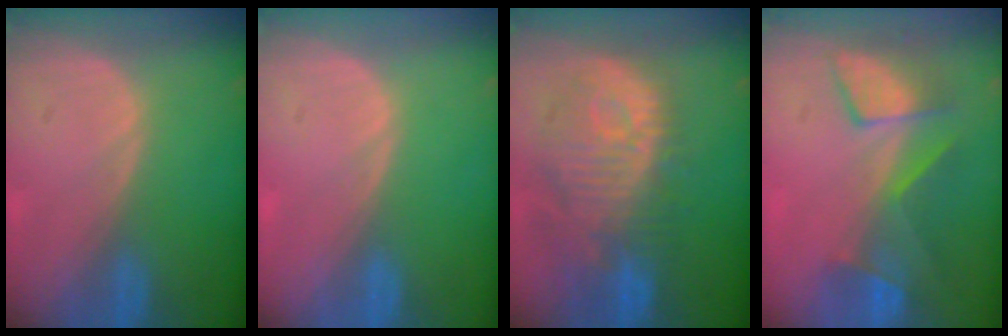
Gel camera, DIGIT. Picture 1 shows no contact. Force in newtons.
{"total": 0.0}
{"total": 12.4, "press": 11.1, "slide": 5.6}
{"total": 7.5, "press": 7.4, "slide": 1.5}